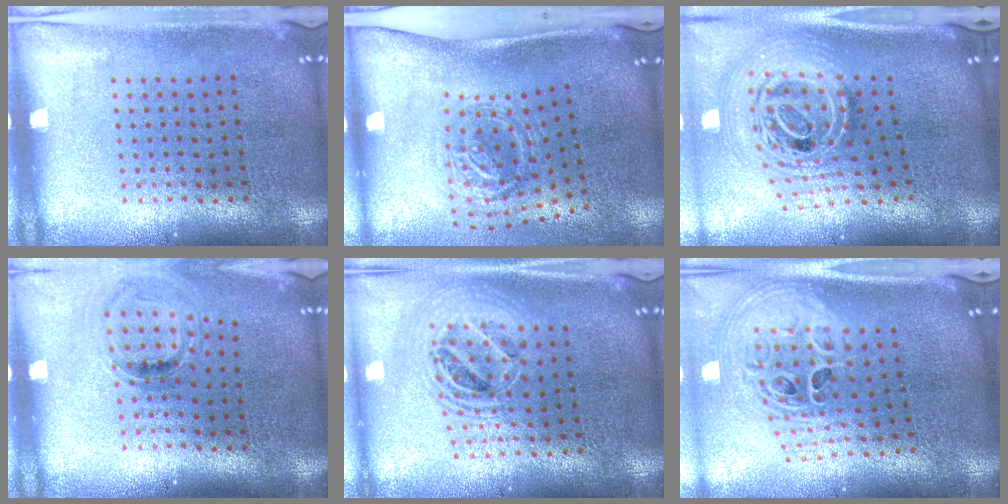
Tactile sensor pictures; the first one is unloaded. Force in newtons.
{"total": 1.7, "press": 1.2, "slide": 1.2}
{"total": 2.9, "press": 2.0, "slide": 2.2}
{"total": 1.0, "press": 0.9, "slide": 0.4}
{"total": 2.0, "press": 1.7, "slide": 1.2}
{"total": 2.9, "press": 2.0, "slide": 2.1}